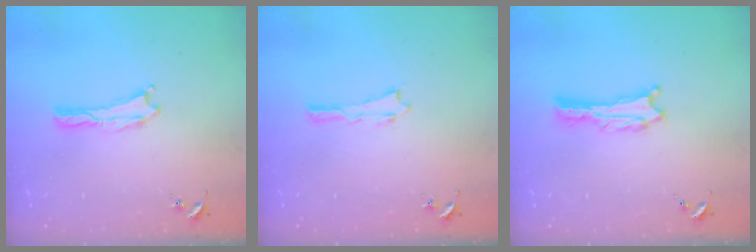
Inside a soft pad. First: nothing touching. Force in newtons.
{"total": 0.0}
{"total": 0.7, "press": 0.7, "slide": 0.1}